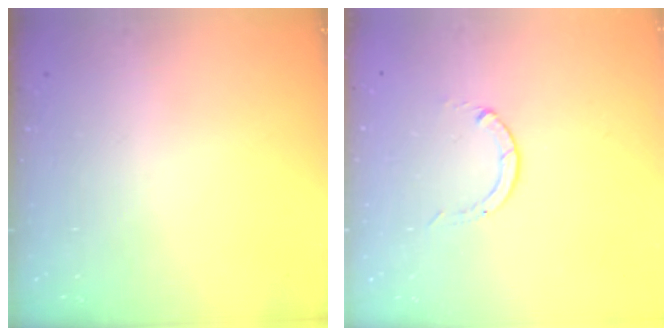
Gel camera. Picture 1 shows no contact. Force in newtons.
{"total": 0.0}